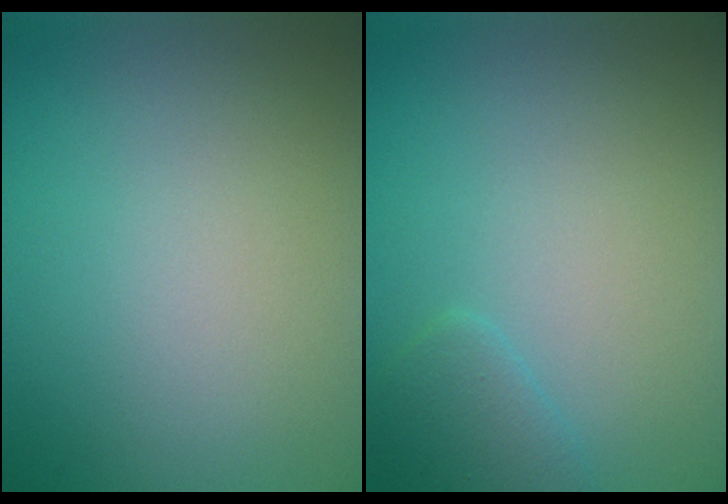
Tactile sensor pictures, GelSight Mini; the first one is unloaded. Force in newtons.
{"total": 1.6, "press": 1.6, "slide": 0.1}